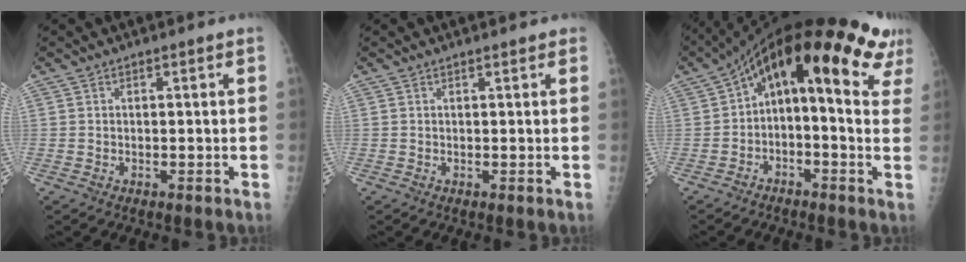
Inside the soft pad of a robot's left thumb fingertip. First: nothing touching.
{"total": 0.8, "force": [0.6, 0.3, 0.5], "torque": [-0.007, -0.001, 0.005]}
{"total": 18.5, "force": [7.0, 7.4, 15.5], "torque": [-0.206, 0.044, 0.086]}